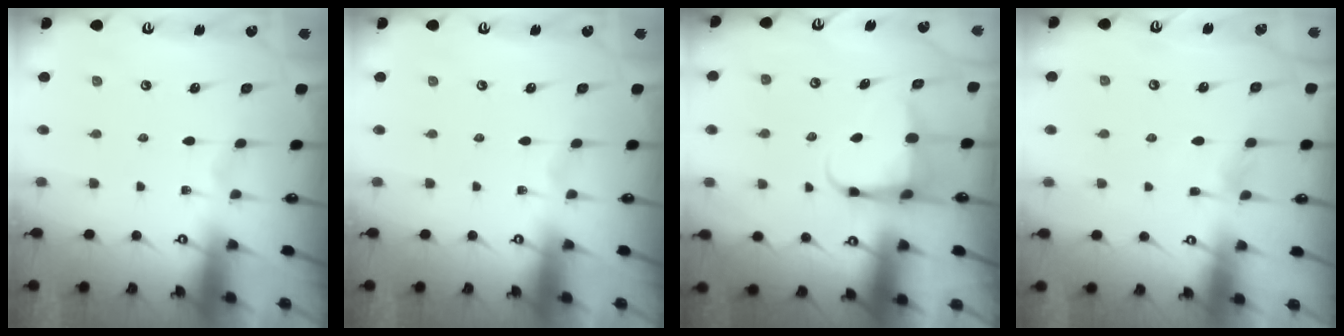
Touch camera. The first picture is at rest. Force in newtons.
{"total": 0.0}
{"total": 5.7, "press": 5.6, "slide": 0.8}
{"total": 4.7, "press": 4.6, "slide": 0.6}